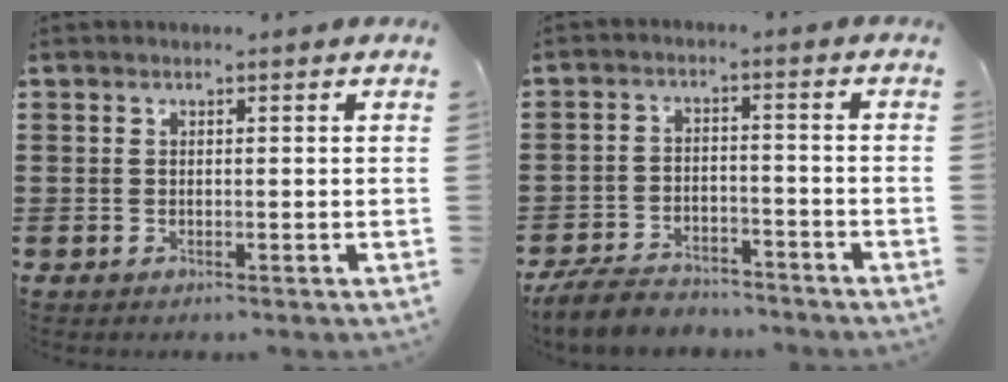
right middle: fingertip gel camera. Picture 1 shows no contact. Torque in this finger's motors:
{"motor_torque": [1.89, -0.25, 0.09, 0.05]}